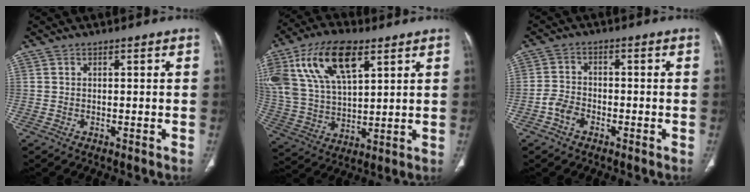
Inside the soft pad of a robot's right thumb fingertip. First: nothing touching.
{"total": 19.7, "force": [8.9, 9.9, 14.5], "torque": [-0.273, -0.012, 0.171]}
{"total": 3.9, "force": [-2.1, 2.7, 2.0], "torque": [-0.033, 0.017, -0.042]}